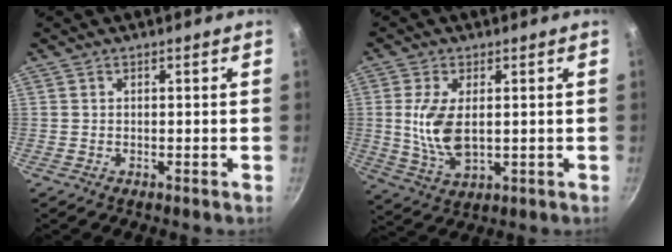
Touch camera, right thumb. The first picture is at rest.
{"total": 9.4, "force": [0.8, 4.9, 8.0], "torque": [-0.159, -0.010, 0.023]}